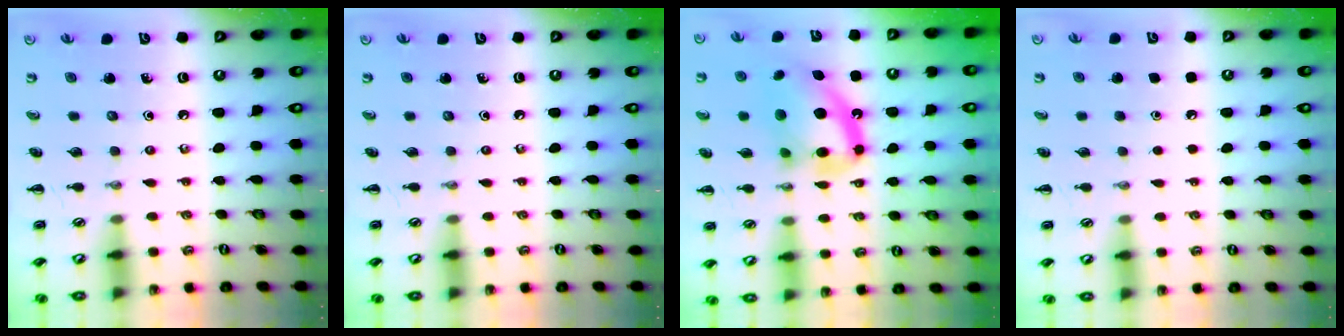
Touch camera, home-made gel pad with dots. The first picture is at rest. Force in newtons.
{"total": 0.0}
{"total": 15.1, "press": 14.7, "slide": 3.7}
{"total": 1.8, "press": 1.8, "slide": 0.1}